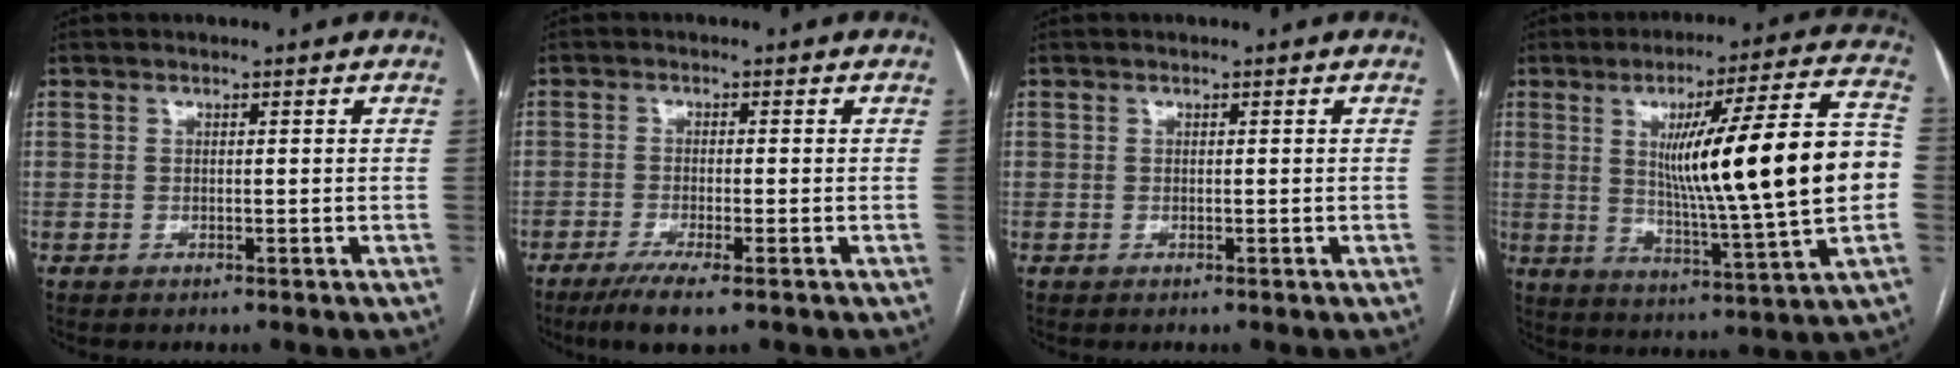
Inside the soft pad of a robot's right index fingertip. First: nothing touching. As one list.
[{"total": 5.9, "force": [-3.8, 0.3, 4.5], "torque": [-0.077, -0.016, -0.064]}, {"total": 0.0}, {"total": 22.3, "force": [1.3, 0.5, 22.3], "torque": [-0.323, 0.011, 0.015]}]